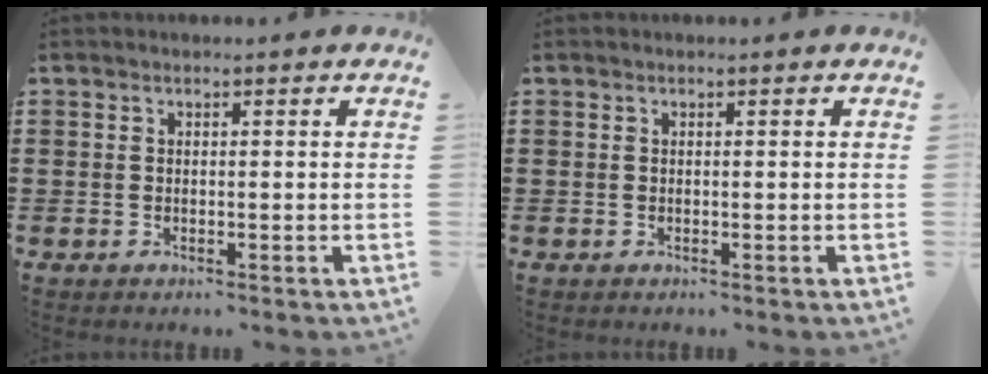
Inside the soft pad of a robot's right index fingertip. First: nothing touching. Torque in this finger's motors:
{"motor_torque": [-0.08, 2.04, 0.00, 0.00]}